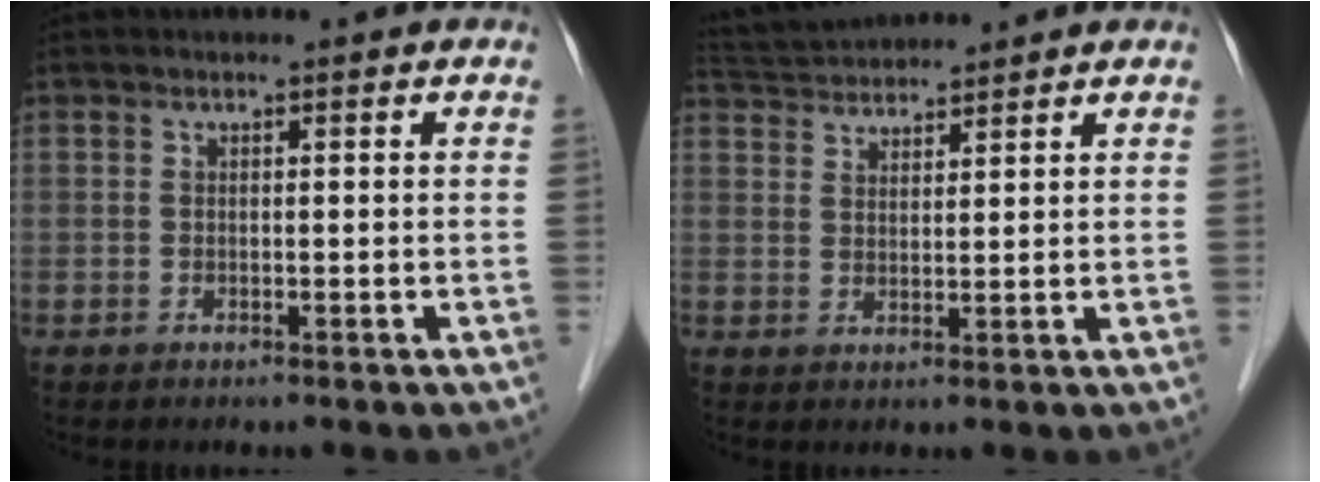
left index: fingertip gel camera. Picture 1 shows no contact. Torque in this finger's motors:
{"motor_torque": [-0.50, -0.54, 0.04, 0.01]}